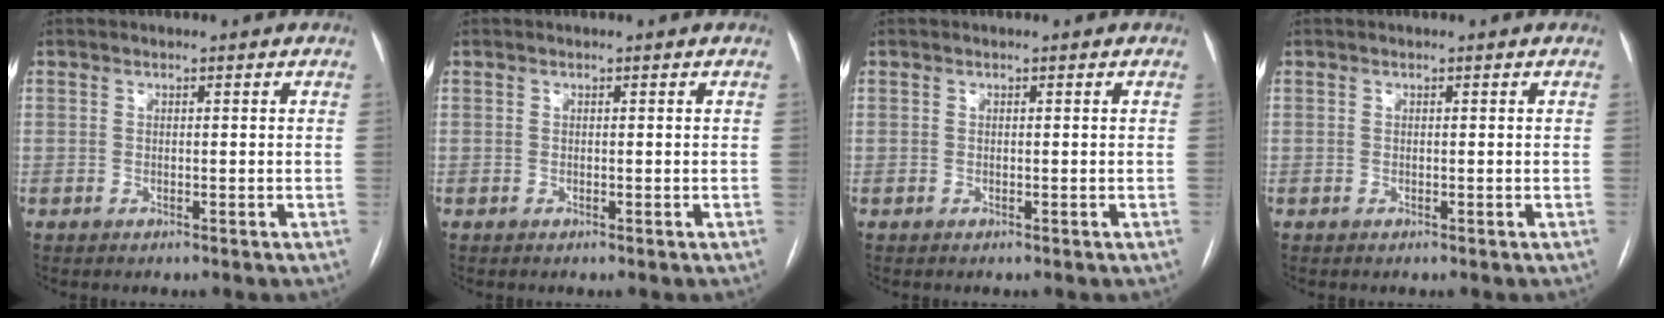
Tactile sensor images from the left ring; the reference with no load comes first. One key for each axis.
{"total": 0.0}
{"total": 0.0}
{"total": 0.0}